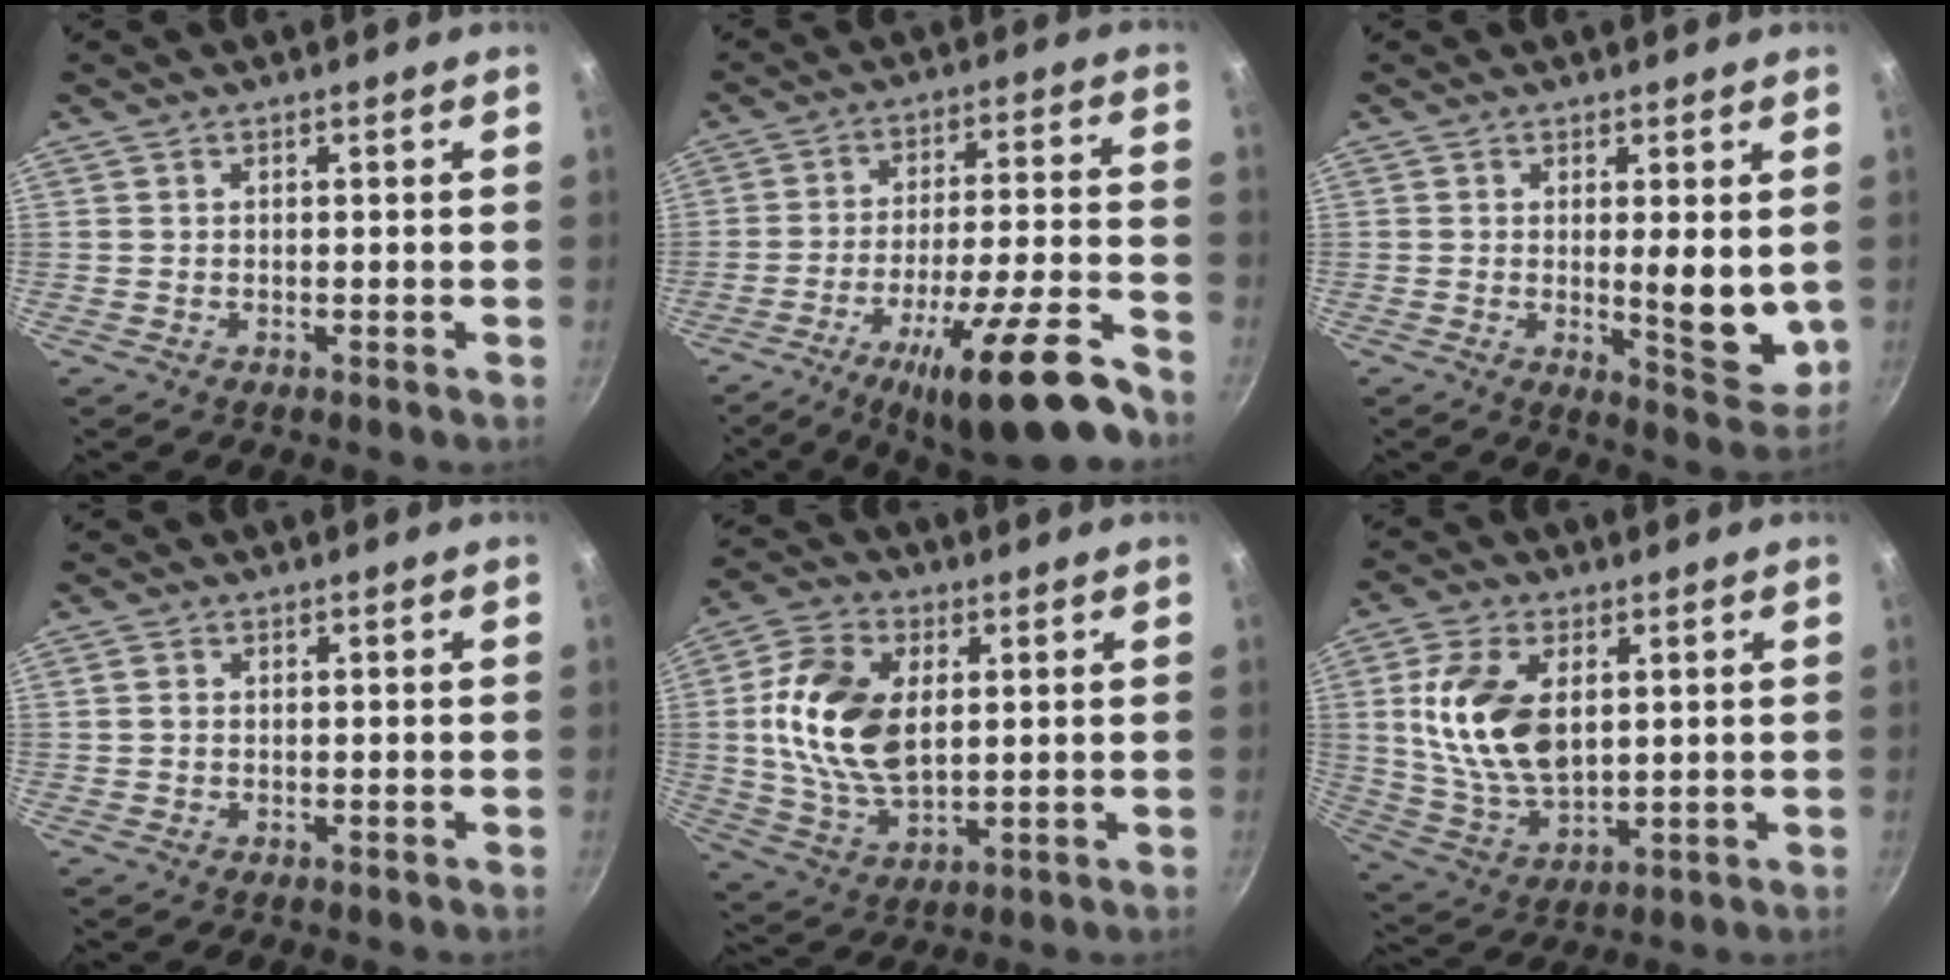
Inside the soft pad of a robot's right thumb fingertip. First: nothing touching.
{"total": 17.9, "force": [-11.9, 2.9, 13.1], "torque": [-0.188, 0.065, -0.182]}
{"total": 8.7, "force": [0.4, 2.5, 8.4], "torque": [-0.105, -0.033, 0.011]}
{"total": 1.3, "force": [0.2, 1.1, 0.7], "torque": [-0.012, 0.003, 0.003]}
{"total": 16.3, "force": [2.5, 10.1, 12.6], "torque": [-0.223, -0.007, 0.049]}
{"total": 15.3, "force": [3.2, 9.1, 11.8], "torque": [-0.209, -0.018, 0.071]}